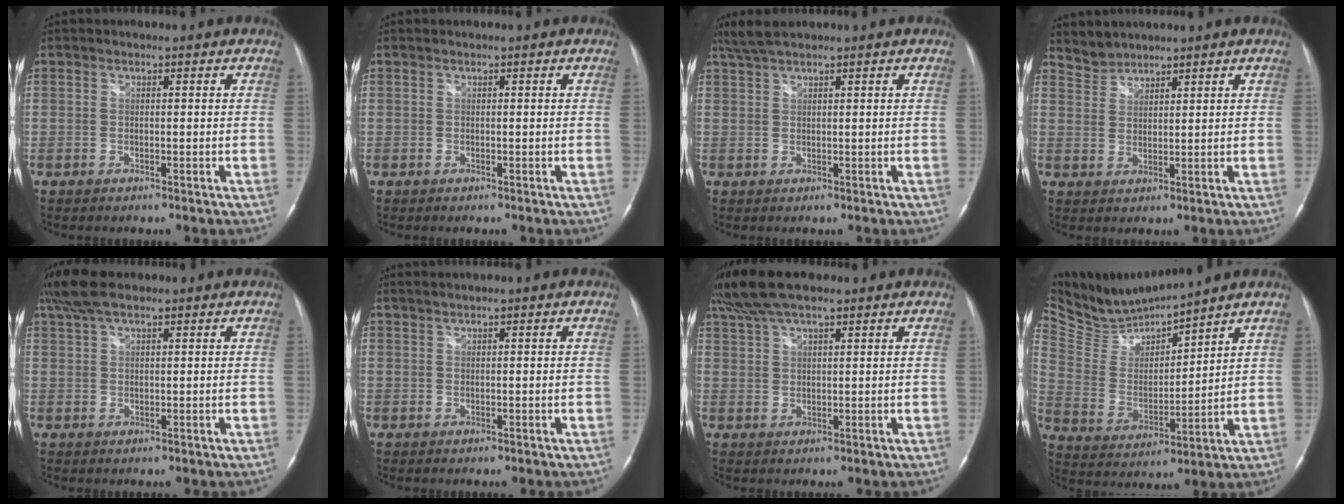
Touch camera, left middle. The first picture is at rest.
{"total": 0.0}
{"total": 3.3, "force": [2.8, 0.1, 1.7], "torque": [-0.043, 0.016, 0.061]}
{"total": 2.8, "force": [2.7, 0.6, -0.6], "torque": [0.011, 0.010, 0.058]}
{"total": 6.2, "force": [4.8, 1.3, 3.7], "torque": [-0.083, 0.031, 0.094]}
{"total": 1.4, "force": [1.1, -0.2, 0.8], "torque": [-0.018, 0.011, 0.024]}
{"total": 9.1, "force": [7.1, 2.2, 5.3], "torque": [-0.108, 0.037, 0.134]}
{"total": 10.6, "force": [10.5, 0.0, 1.7], "torque": [-0.056, 0.001, 0.222]}